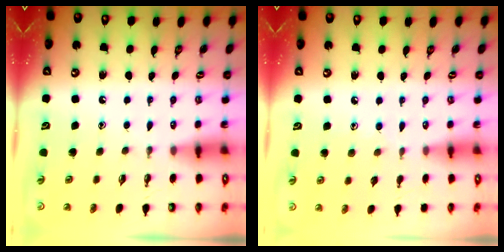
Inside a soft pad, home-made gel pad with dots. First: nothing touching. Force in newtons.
{"total": 5.3, "press": 5.3, "slide": 0.5}